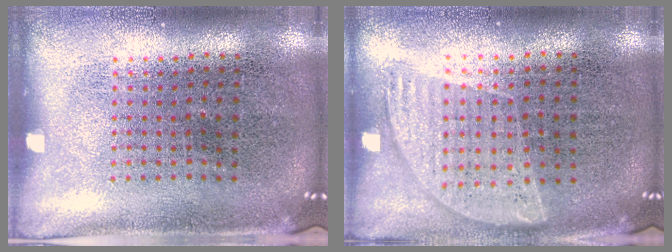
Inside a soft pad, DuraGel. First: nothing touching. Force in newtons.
{"total": 0.9, "press": 0.8, "slide": 0.3}